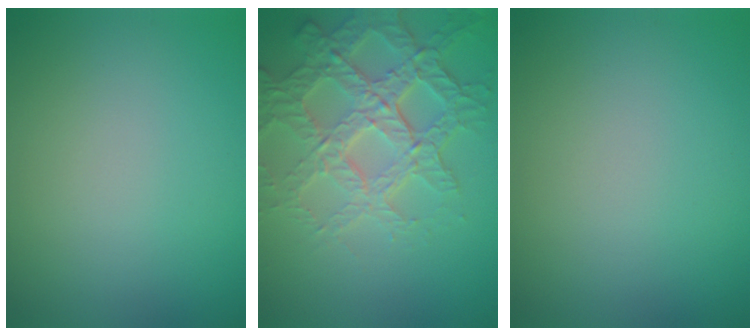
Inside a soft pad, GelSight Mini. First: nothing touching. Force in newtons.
{"total": 7.0, "press": 5.1, "slide": 4.8}
{"total": 0.0}